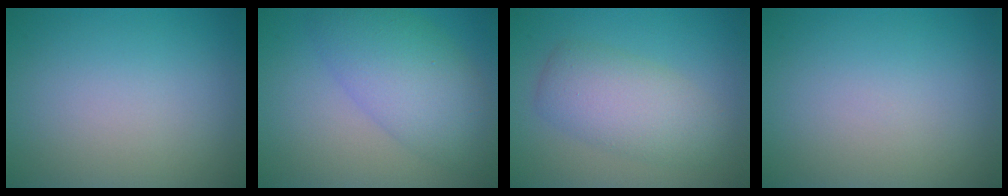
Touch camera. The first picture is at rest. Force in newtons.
{"total": 4.8, "press": 4.8, "slide": 0.2}
{"total": 4.8, "press": 4.8, "slide": 0.0}
{"total": 0.0}